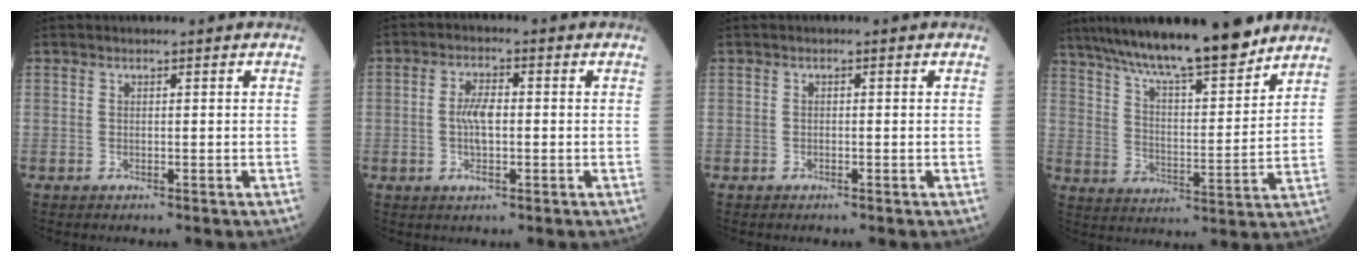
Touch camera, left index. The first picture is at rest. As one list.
[{"total": 4.6, "force": [-0.4, 1.7, 4.3], "torque": [-0.093, 0.004, -0.010]}, {"total": 0.0}, {"total": 18.2, "force": [15.3, 2.0, 9.7], "torque": [-0.163, 0.009, 0.250]}]